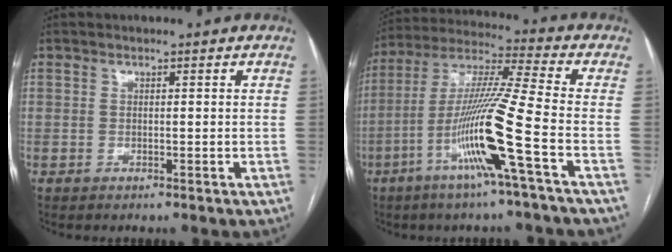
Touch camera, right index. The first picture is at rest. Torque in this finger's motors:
{"motor_torque": [2.14, 0.00, 1.06, 0.21]}